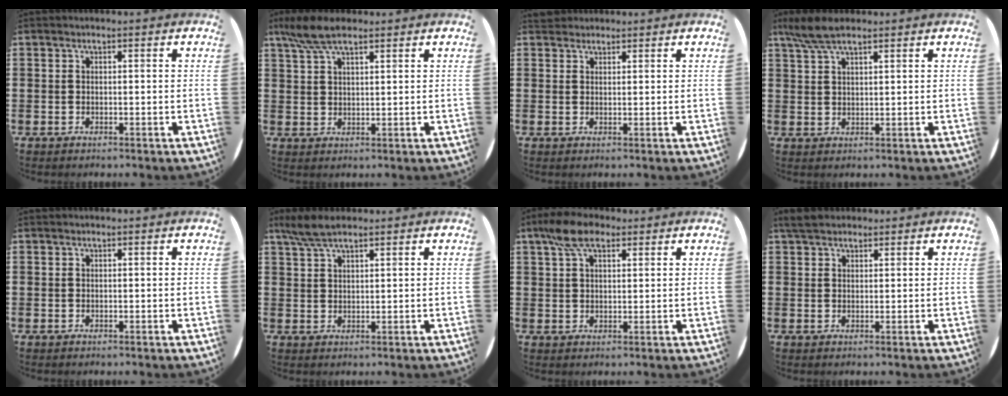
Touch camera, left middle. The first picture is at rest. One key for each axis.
{"total": 5.8, "fx": 4.3, "fy": 1.7, "fz": 3.5, "tx": -0.077, "ty": 0.000, "tz": 0.079}
{"total": 1.7, "fx": 1.6, "fy": 0.6, "fz": 0.0, "tx": -0.003, "ty": 0.006, "tz": 0.032}
{"total": 4.9, "fx": 3.7, "fy": 1.3, "fz": 3.0, "tx": -0.066, "ty": 0.002, "tz": 0.068}
{"total": 0.0}
{"total": 4.6, "fx": 3.5, "fy": 1.1, "fz": 2.7, "tx": -0.060, "ty": 0.002, "tz": 0.065}
{"total": 6.3, "fx": 4.1, "fy": 3.1, "fz": 3.7, "tx": -0.076, "ty": 0.007, "tz": 0.073}
{"total": 3.0, "fx": 2.6, "fy": 1.1, "fz": 1.0, "tx": -0.019, "ty": 0.001, "tz": 0.048}